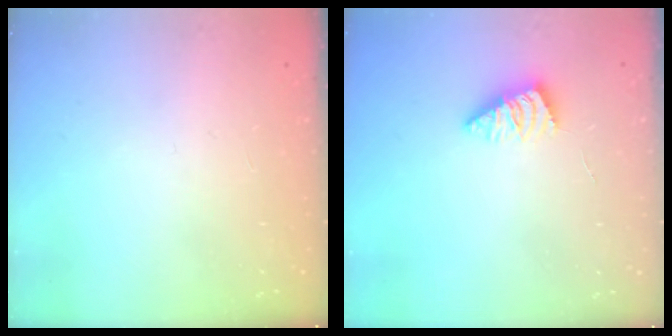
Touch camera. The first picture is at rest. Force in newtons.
{"total": 2.9, "press": 2.8, "slide": 0.6}